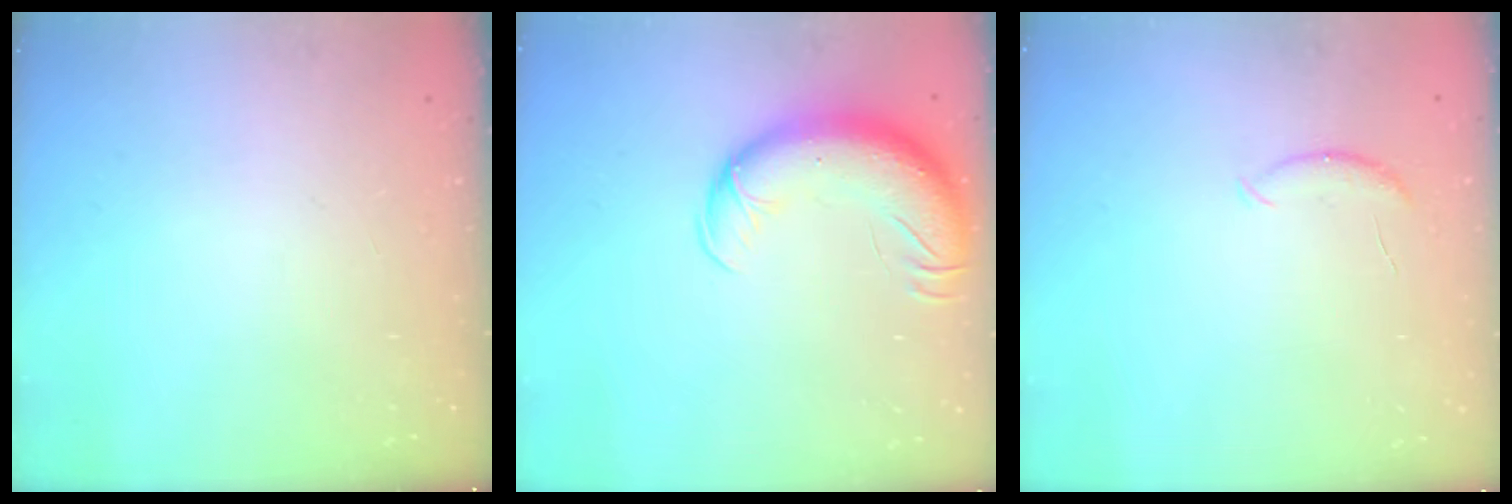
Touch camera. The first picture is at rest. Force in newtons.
{"total": 18.5, "press": 17.9, "slide": 4.4}
{"total": 5.8, "press": 5.8, "slide": 0.5}